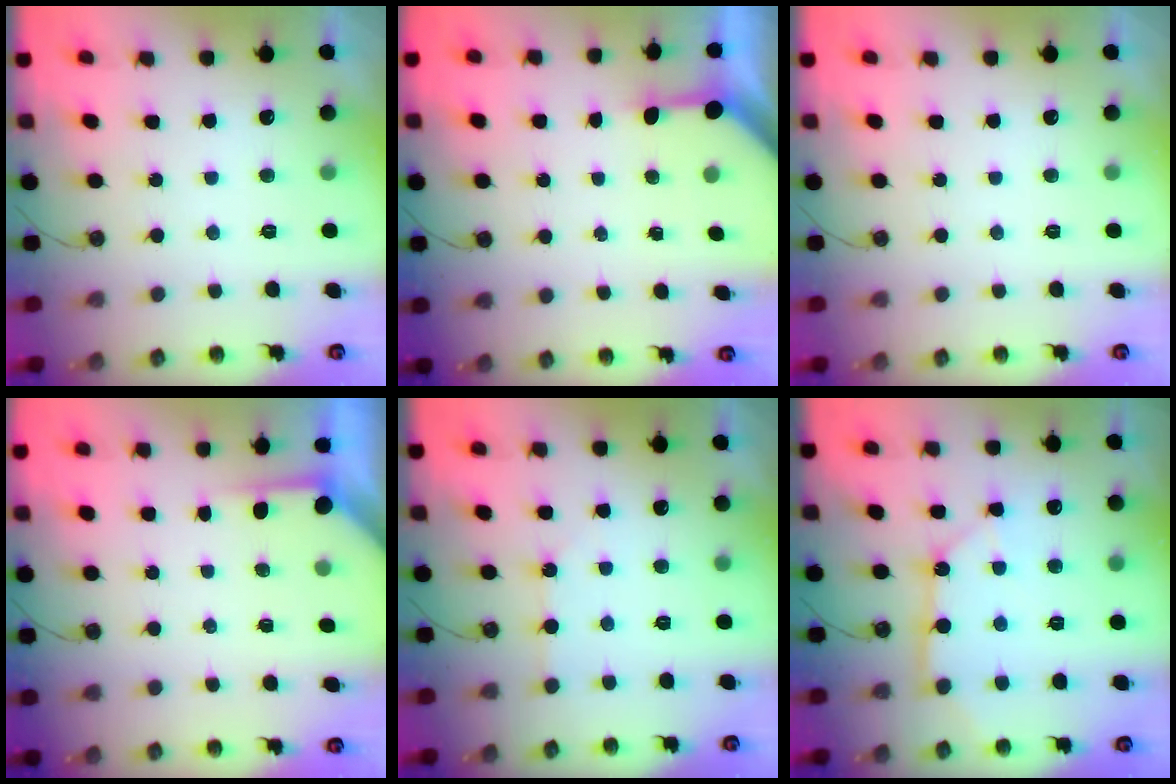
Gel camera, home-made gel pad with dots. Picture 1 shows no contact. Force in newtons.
{"total": 3.2, "press": 3.2, "slide": 0.4}
{"total": 0.0}
{"total": 3.8, "press": 3.8, "slide": 0.4}
{"total": 1.6, "press": 1.6, "slide": 0.3}
{"total": 11.6, "press": 11.5, "slide": 1.3}